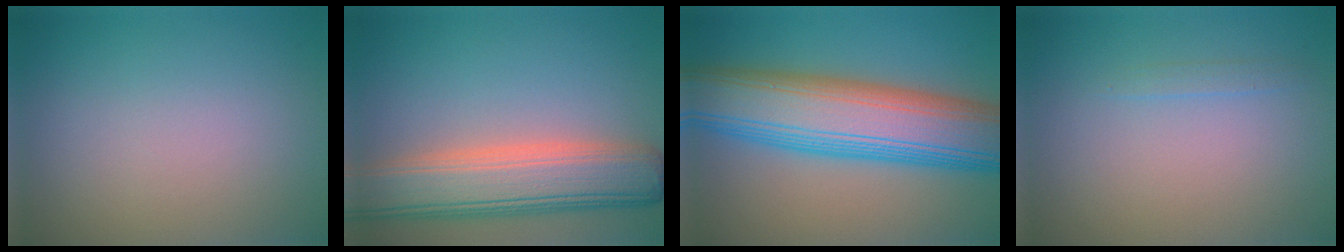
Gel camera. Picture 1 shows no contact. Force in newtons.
{"total": 8.6, "press": 8.6, "slide": 0.6}
{"total": 12.9, "press": 12.9, "slide": 0.1}
{"total": 0.7, "press": 0.7, "slide": 0.1}